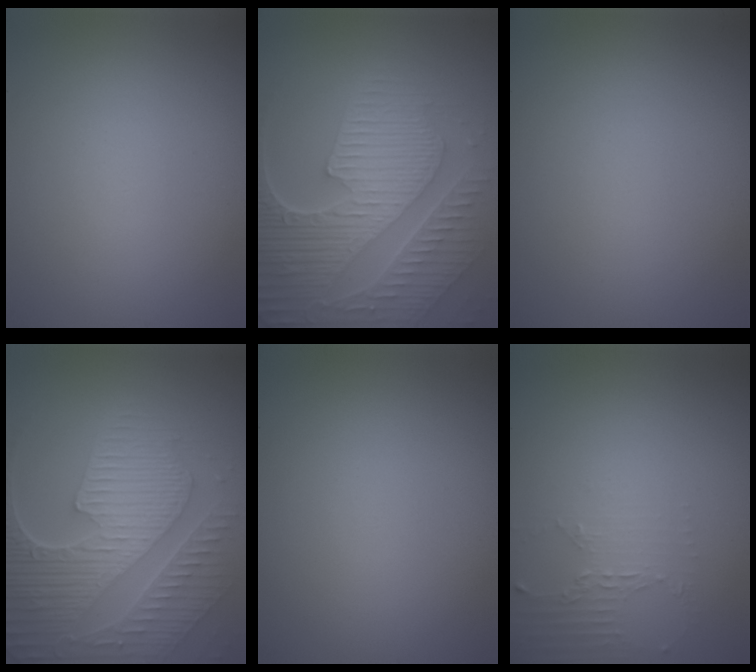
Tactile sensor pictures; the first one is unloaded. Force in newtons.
{"total": 8.8, "press": 6.4, "slide": 6.0}
{"total": 0.0}
{"total": 9.3, "press": 6.3, "slide": 6.8}
{"total": 0.0}
{"total": 2.1, "press": 1.5, "slide": 1.5}